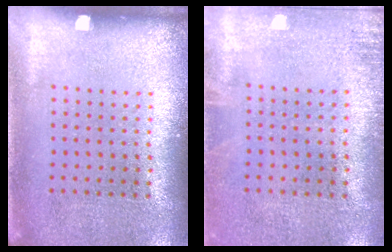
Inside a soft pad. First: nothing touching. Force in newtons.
{"total": 1.2, "press": 1.1, "slide": 0.2}